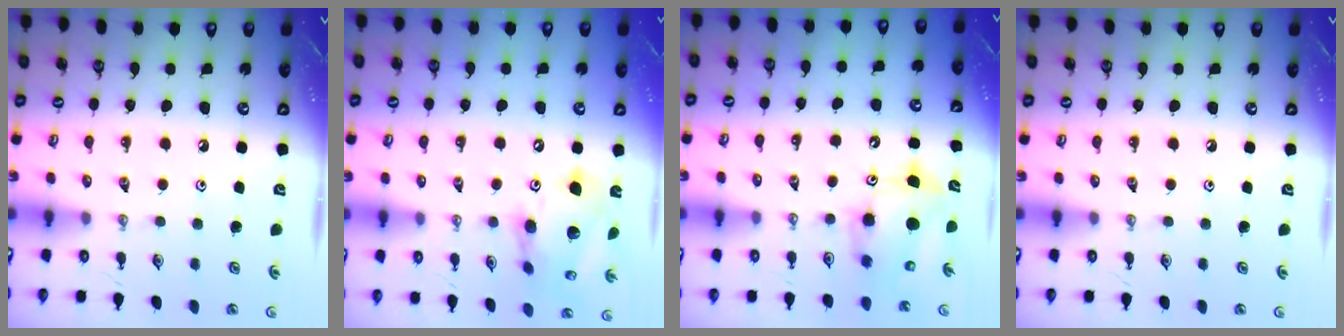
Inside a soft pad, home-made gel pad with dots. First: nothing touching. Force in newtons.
{"total": 16.6, "press": 16.5, "slide": 2.0}
{"total": 8.0, "press": 7.8, "slide": 1.8}
{"total": 0.0}